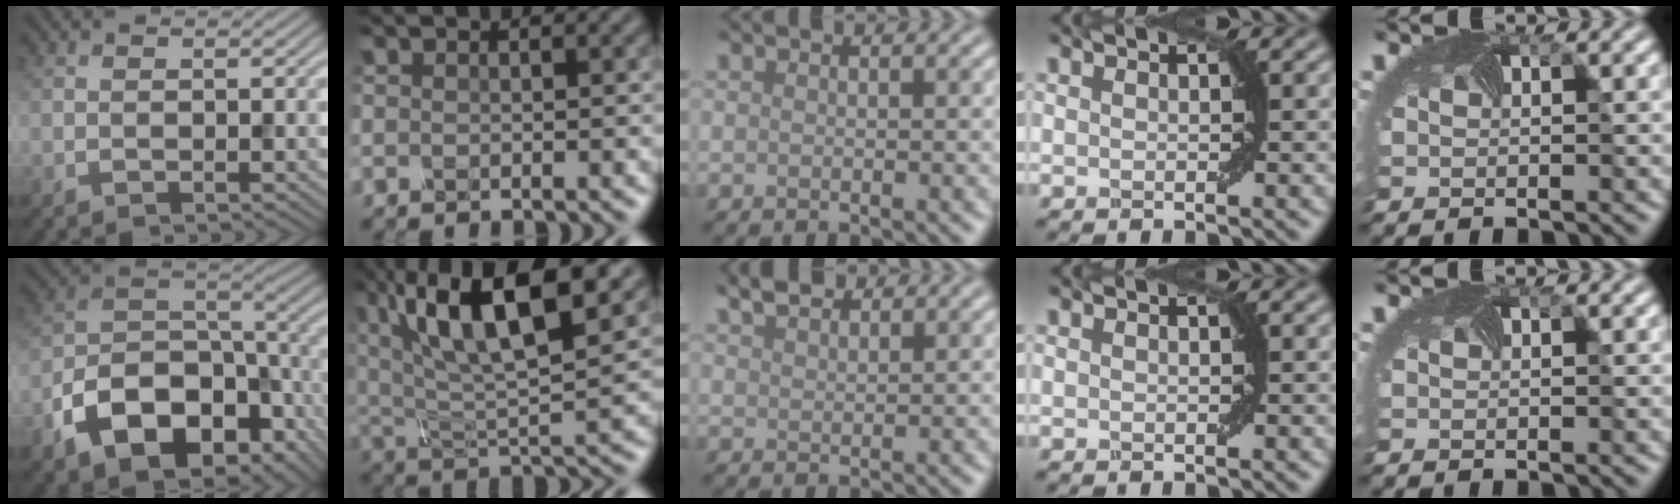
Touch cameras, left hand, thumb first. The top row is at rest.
{"thumb": {"total": 14.9, "force": [-8.0, 8.8, 9.0], "torque": [-0.176, -0.032, -0.141]}, "index": {"total": 12.7, "force": [5.9, 4.6, 10.2], "torque": [-0.170, 0.016, 0.094]}, "middle": {"total": 2.1, "force": [1.9, 0.6, 0.8], "torque": [-0.014, 0.006, 0.043]}}